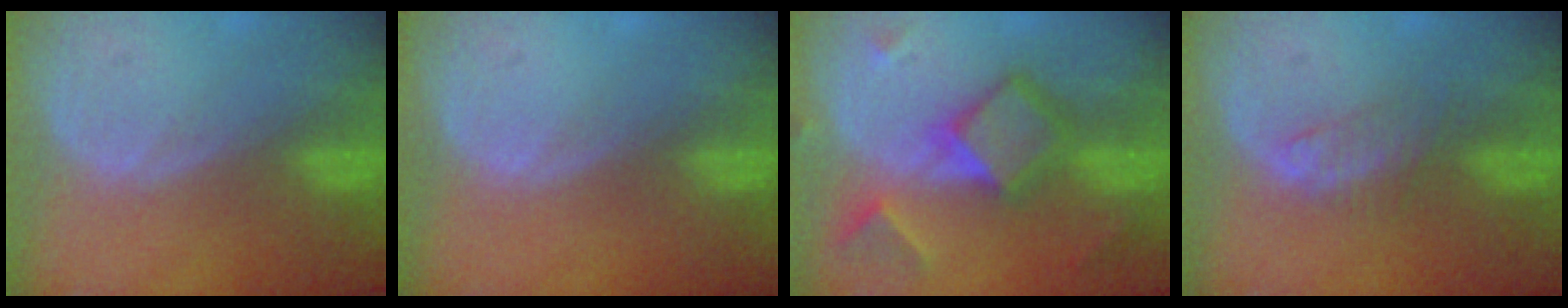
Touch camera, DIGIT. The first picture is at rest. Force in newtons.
{"total": 0.0}
{"total": 8.0, "press": 8.0, "slide": 0.5}
{"total": 2.5, "press": 2.4, "slide": 0.3}